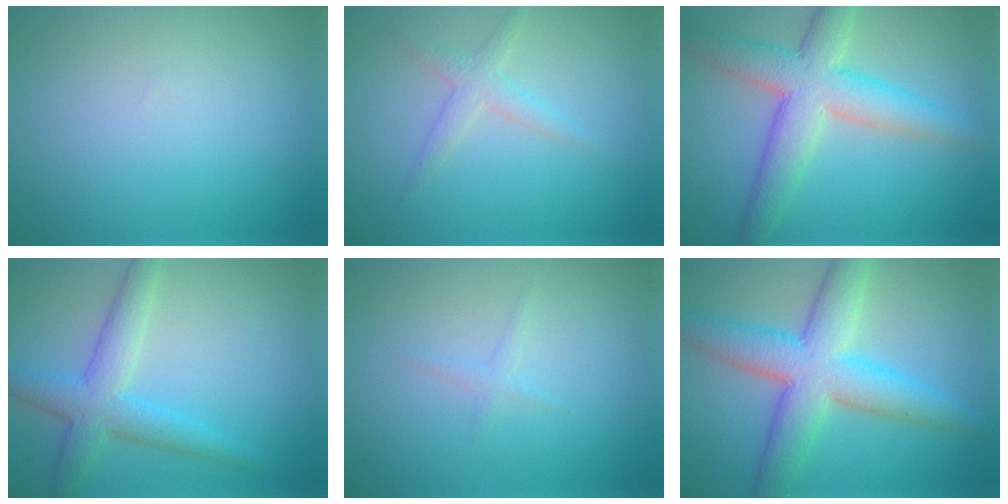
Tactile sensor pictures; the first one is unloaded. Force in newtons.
{"total": 1.9, "press": 1.9, "slide": 0.0}
{"total": 7.0, "press": 7.0, "slide": 0.2}
{"total": 4.6, "press": 4.6, "slide": 0.1}
{"total": 0.8, "press": 0.8, "slide": 0.0}
{"total": 8.0, "press": 8.0, "slide": 0.2}